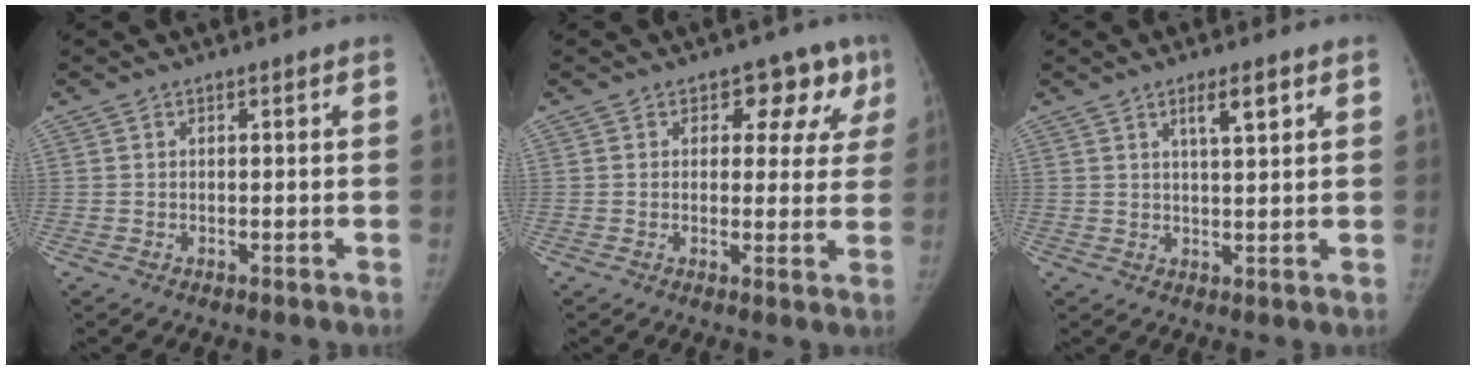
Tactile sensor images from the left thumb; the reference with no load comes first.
{"total": 7.9, "force": [3.6, 5.3, 4.6], "torque": [0.000, -0.007, 0.036]}
{"total": 4.5, "force": [2.3, 1.0, 3.7], "torque": [-0.061, -0.011, 0.042]}